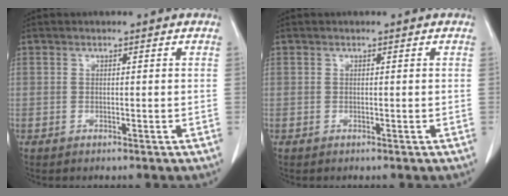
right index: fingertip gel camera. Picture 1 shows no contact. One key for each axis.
{"total": 0.0}